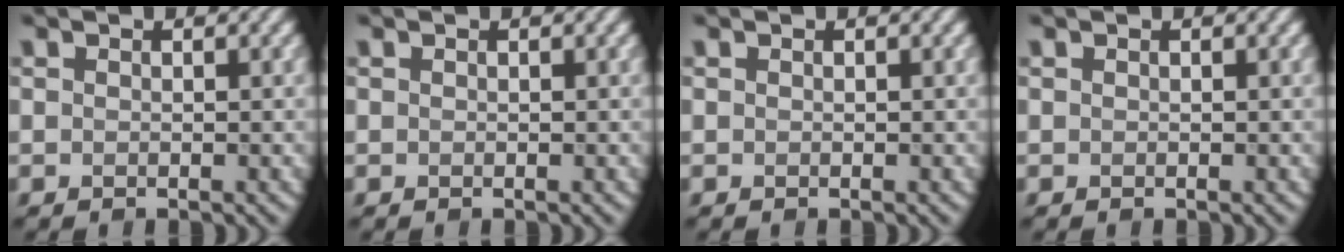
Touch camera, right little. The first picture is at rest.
{"total": 0.0}
{"total": 0.0}
{"total": 0.0}